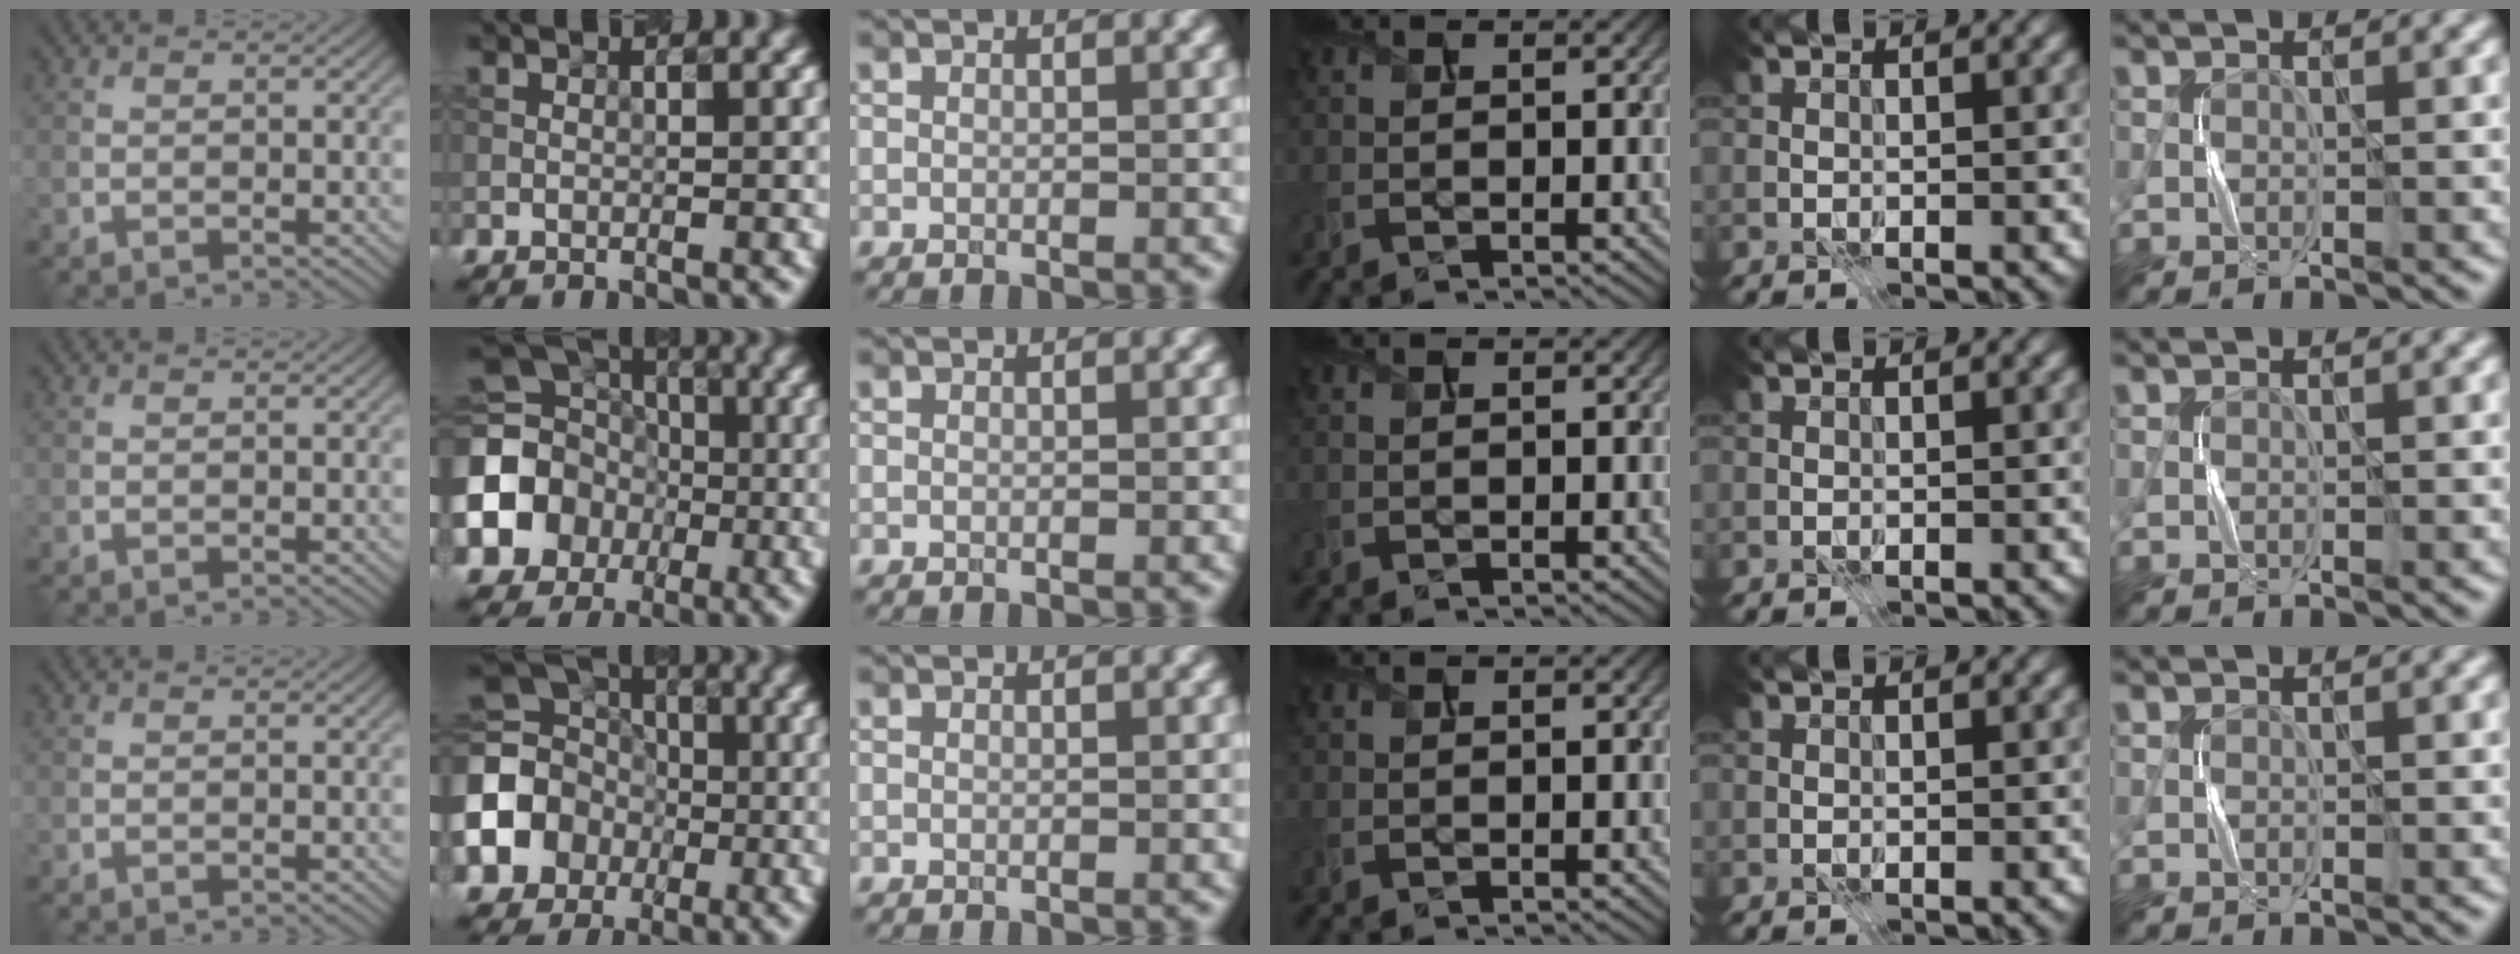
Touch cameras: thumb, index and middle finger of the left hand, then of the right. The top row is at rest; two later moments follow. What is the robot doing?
{"motion": "press", "object": "sticker"}